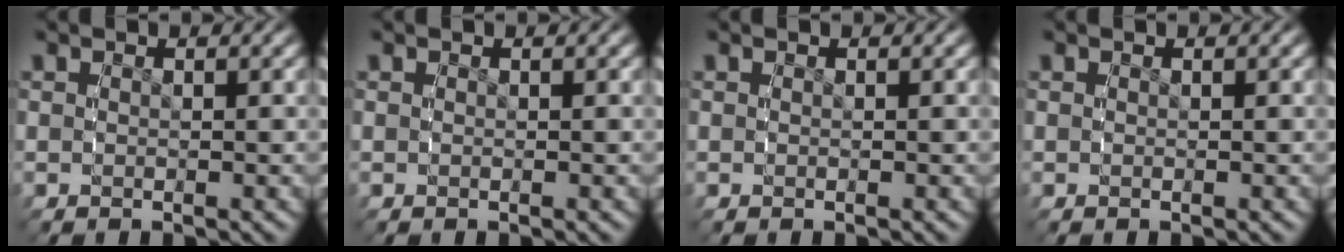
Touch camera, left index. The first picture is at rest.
{"total": 0.0}
{"total": 0.0}
{"total": 0.0}